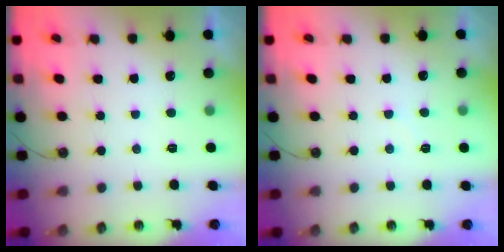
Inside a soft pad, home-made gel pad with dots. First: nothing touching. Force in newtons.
{"total": 2.0, "press": 2.0, "slide": 0.4}